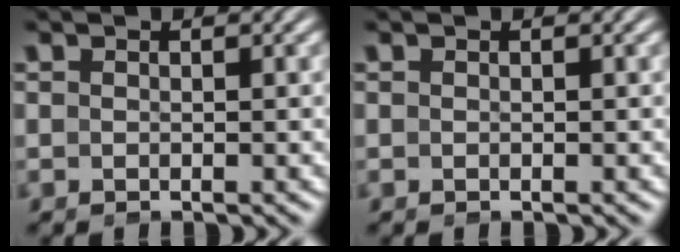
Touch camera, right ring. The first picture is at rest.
{"total": 0.0}